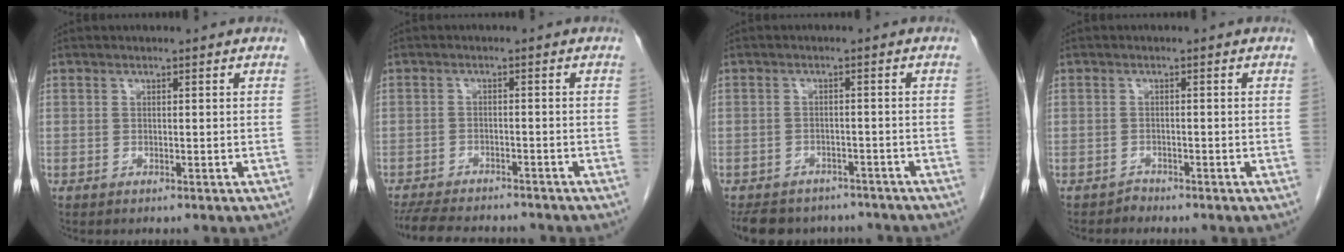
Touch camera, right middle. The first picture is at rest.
{"total": 12.0, "force": [-10.7, 2.9, 4.7], "torque": [-0.093, -0.011, -0.149]}
{"total": 11.1, "force": [-9.5, 4.9, 2.8], "torque": [-0.054, 0.002, -0.118]}
{"total": 0.8, "force": [-0.6, 0.2, -0.3], "torque": [0.007, -0.002, -0.013]}